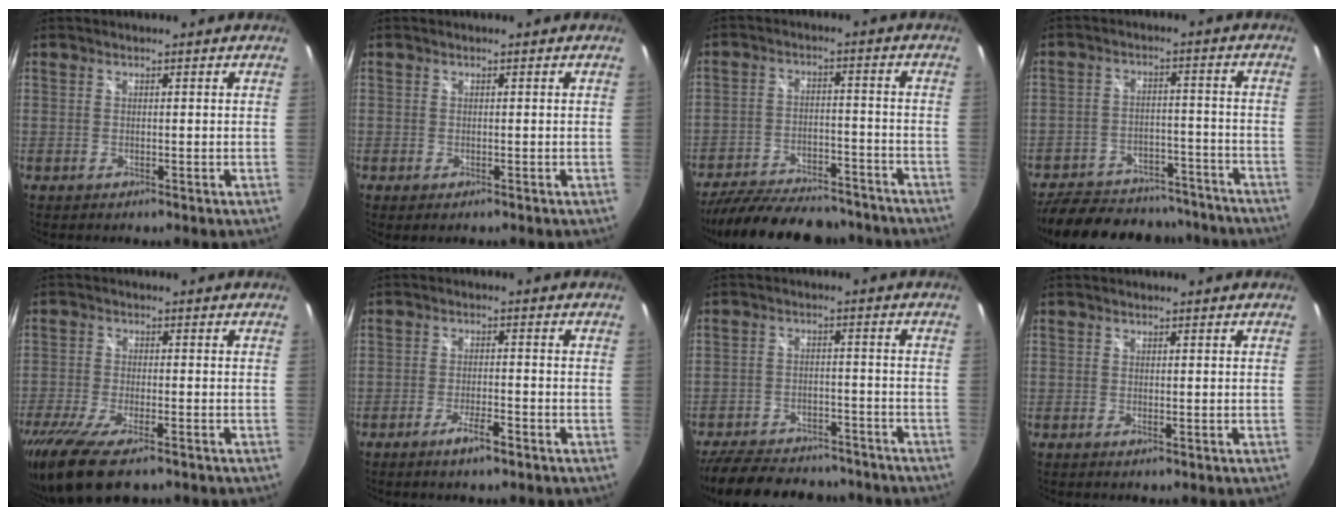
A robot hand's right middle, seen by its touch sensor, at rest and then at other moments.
{"total": 1.0, "force": [-0.4, 0.2, 0.8], "torque": [-0.014, -0.003, -0.003]}
{"total": 23.0, "force": [-19.6, 7.3, 9.7], "torque": [-0.195, -0.006, -0.268]}
{"total": 25.0, "force": [-21.2, 9.4, 9.5], "torque": [-0.200, 0.022, -0.273]}
{"total": 12.8, "force": [-8.9, 3.8, 8.4], "torque": [-0.194, -0.051, -0.160]}
{"total": 4.4, "force": [-3.0, 0.6, 3.2], "torque": [-0.072, -0.004, -0.051]}
{"total": 21.3, "force": [-17.5, 8.3, 9.0], "torque": [-0.198, 0.005, -0.241]}
{"total": 0.7, "force": [-0.1, -0.1, 0.6], "torque": [-0.009, 0.001, -0.001]}